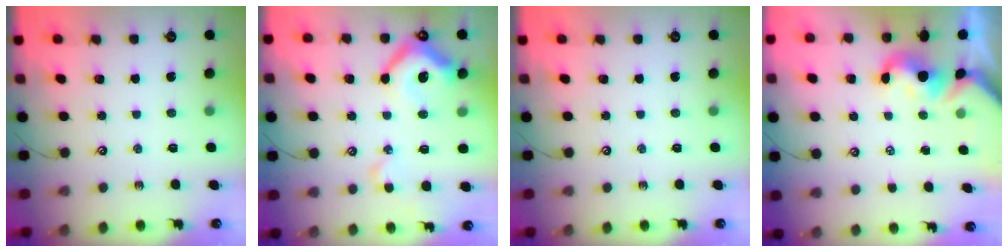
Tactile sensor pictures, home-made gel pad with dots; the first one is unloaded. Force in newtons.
{"total": 10.8, "press": 10.6, "slide": 1.9}
{"total": 0.0}
{"total": 0.9, "press": 0.5, "slide": 0.7}